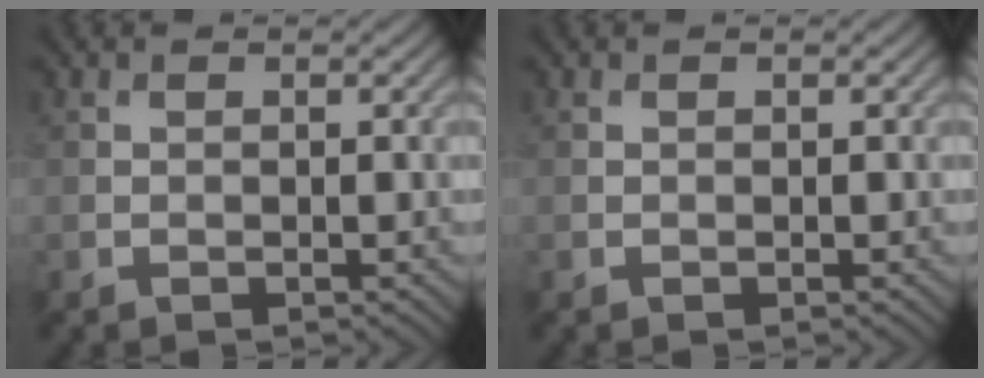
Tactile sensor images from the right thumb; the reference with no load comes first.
{"total": 0.0}